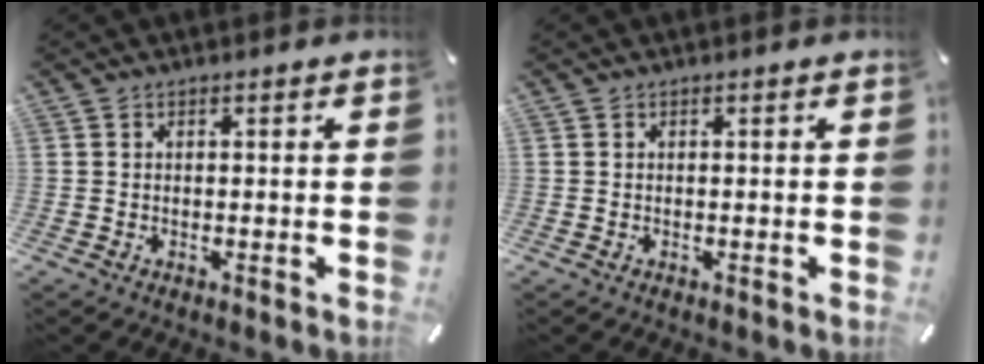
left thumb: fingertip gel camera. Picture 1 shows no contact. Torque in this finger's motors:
{"motor_torque": [-0.01, 0.01, 0.00, 0.00, 0.00]}